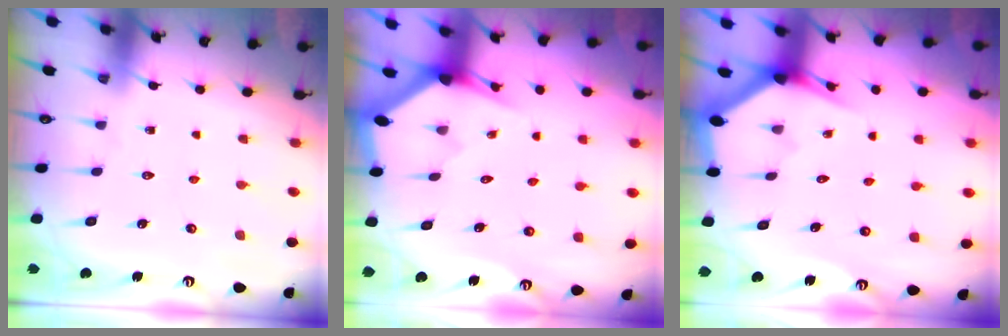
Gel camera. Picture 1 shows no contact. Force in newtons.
{"total": 2.3, "press": 2.3, "slide": 0.1}
{"total": 3.1, "press": 3.1, "slide": 0.1}